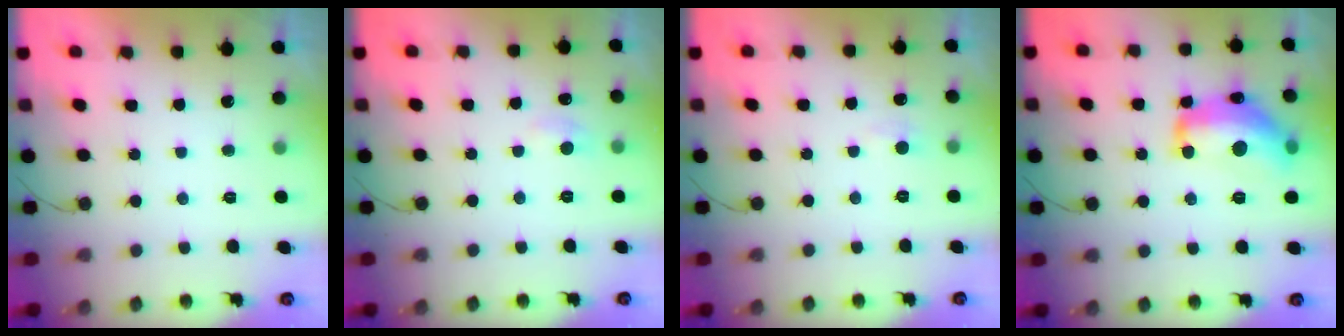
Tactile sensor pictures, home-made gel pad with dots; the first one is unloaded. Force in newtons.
{"total": 5.9, "press": 5.9, "slide": 0.9}
{"total": 3.5, "press": 3.4, "slide": 0.5}
{"total": 17.4, "press": 17.3, "slide": 1.1}